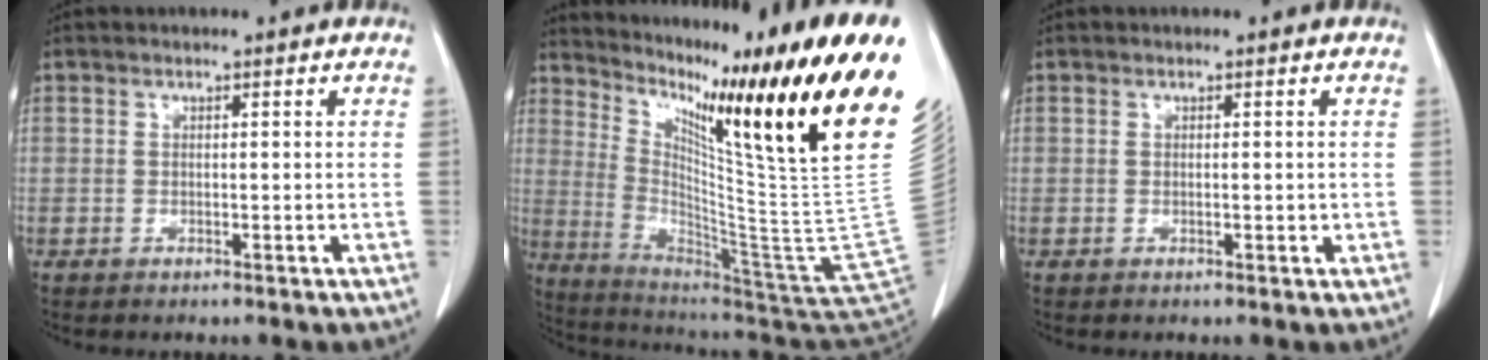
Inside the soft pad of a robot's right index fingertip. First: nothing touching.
{"total": 31.2, "force": [14.5, -1.3, 27.5], "torque": [-0.351, -0.043, 0.229]}
{"total": 0.7, "force": [0.0, 0.2, 0.6], "torque": [-0.010, -0.001, 0.000]}